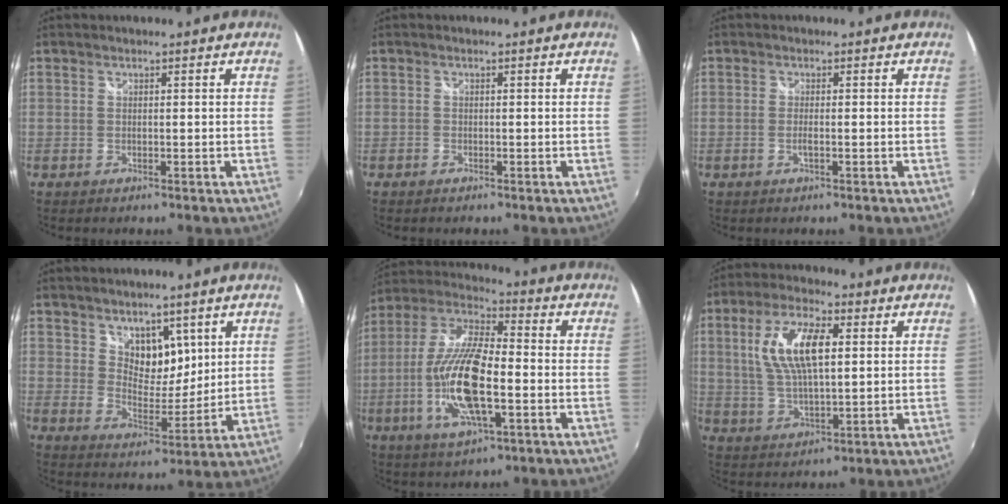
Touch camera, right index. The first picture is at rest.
{"total": 0.7, "force": [-0.6, 0.4, 0.1], "torque": [-0.005, -0.002, -0.015]}
{"total": 1.5, "force": [-0.4, 0.2, 1.4], "torque": [-0.029, -0.002, -0.008]}
{"total": 7.9, "force": [4.3, 5.3, 3.9], "torque": [-0.050, -0.008, 0.078]}
{"total": 17.2, "force": [-4.2, 5.6, 15.7], "torque": [-0.321, -0.009, -0.082]}
{"total": 12.0, "force": [2.7, 5.0, 10.6], "torque": [-0.208, 0.011, 0.054]}